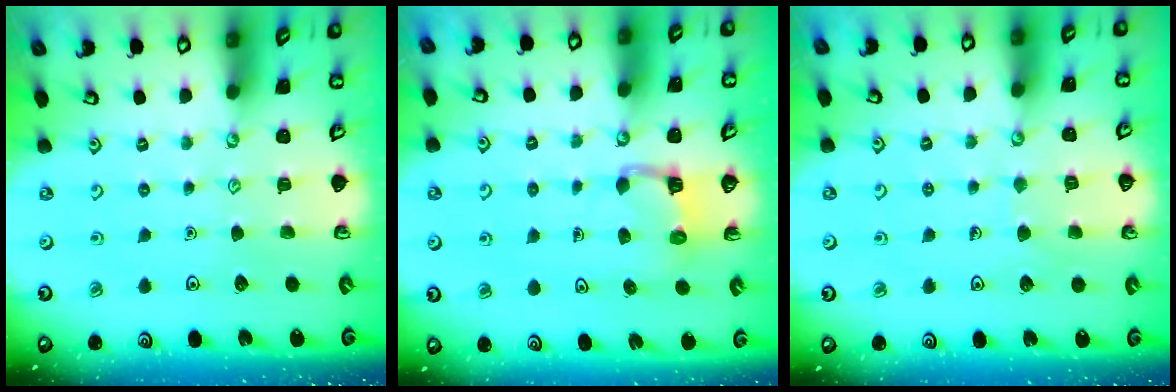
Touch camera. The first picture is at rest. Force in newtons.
{"total": 3.5, "press": 3.5, "slide": 0.2}
{"total": 5.2, "press": 5.1, "slide": 0.3}